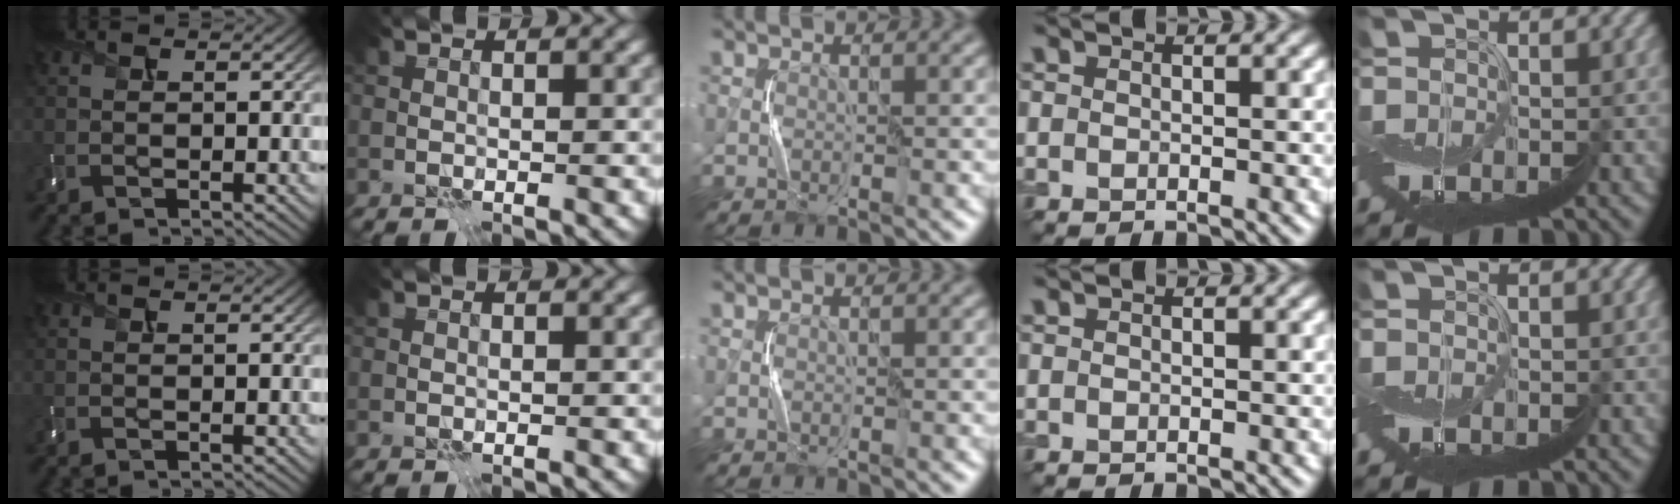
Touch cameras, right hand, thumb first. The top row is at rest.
{}